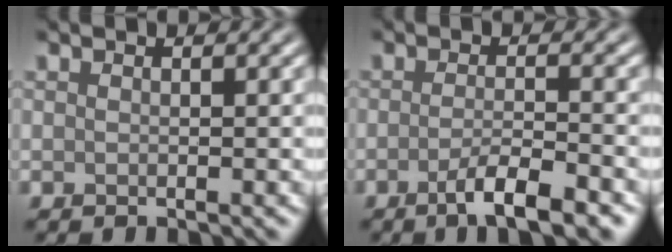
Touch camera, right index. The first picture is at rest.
{"total": 4.4, "force": [-2.4, 0.9, 3.5], "torque": [-0.059, 0.001, -0.046]}